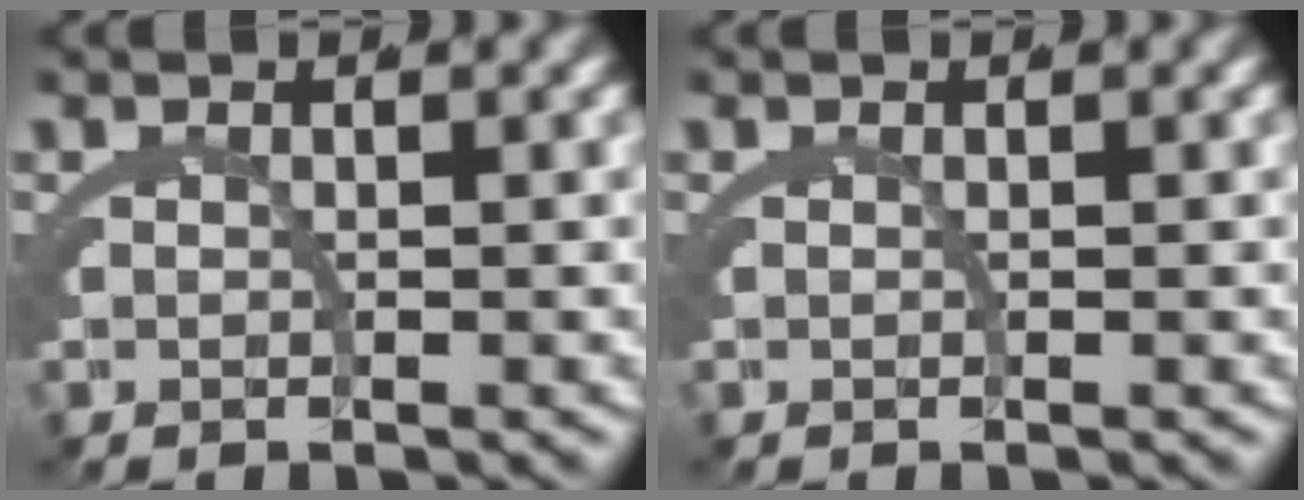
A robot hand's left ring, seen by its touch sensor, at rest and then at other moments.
{"total": 0.0}